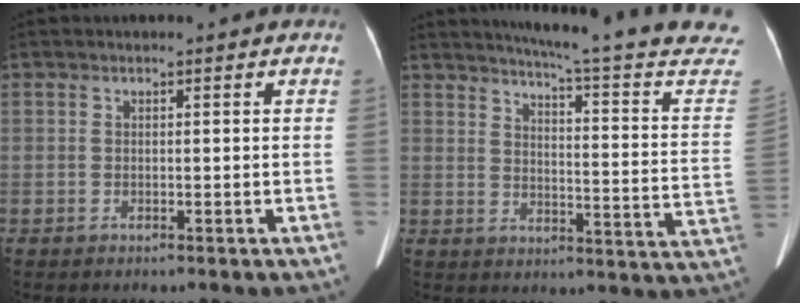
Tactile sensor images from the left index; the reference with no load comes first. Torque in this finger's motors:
{"motor_torque": [-0.11, -0.59, 0.01, 0.05]}